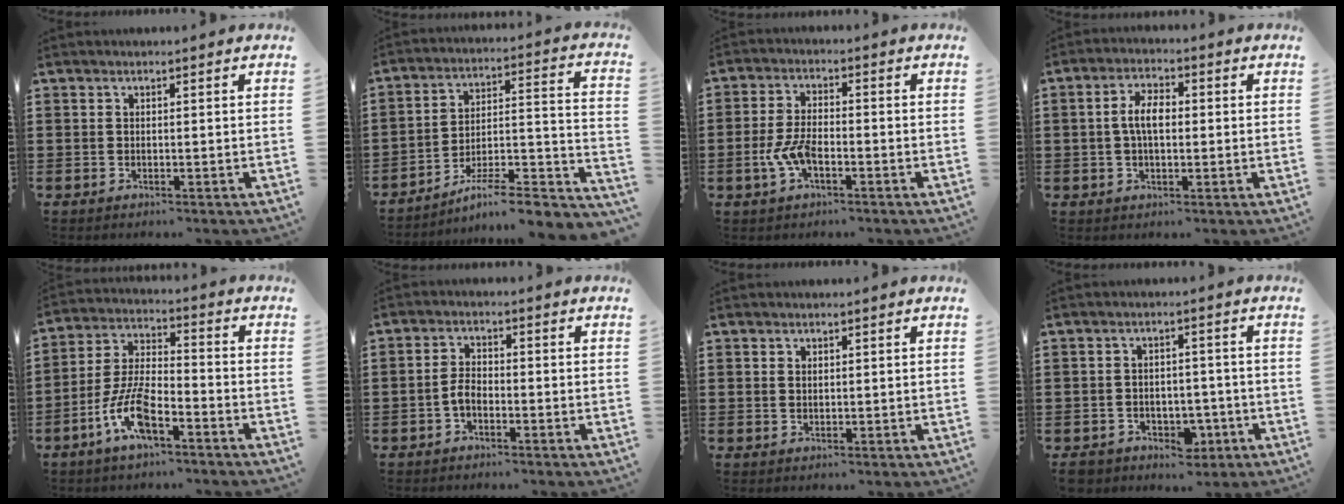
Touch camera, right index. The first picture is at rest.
{"total": 6.8, "force": [-5.3, 0.9, 4.2], "torque": [-0.064, -0.010, -0.105]}
{"total": 5.3, "force": [-1.8, 2.2, 4.5], "torque": [-0.112, -0.010, -0.039]}
{"total": 4.8, "force": [0.1, 2.4, 4.1], "torque": [-0.088, 0.007, -0.004]}
{"total": 8.6, "force": [-4.7, 2.9, 6.6], "torque": [-0.155, -0.007, -0.089]}
{"total": 3.0, "force": [-1.4, 1.5, 2.1], "torque": [-0.056, 0.000, -0.031]}
{"total": 1.0, "force": [0.7, 0.6, 0.2], "torque": [-0.006, 0.003, 0.013]}
{"total": 4.4, "force": [-2.5, 3.2, 1.8], "torque": [-0.037, 0.010, -0.045]}